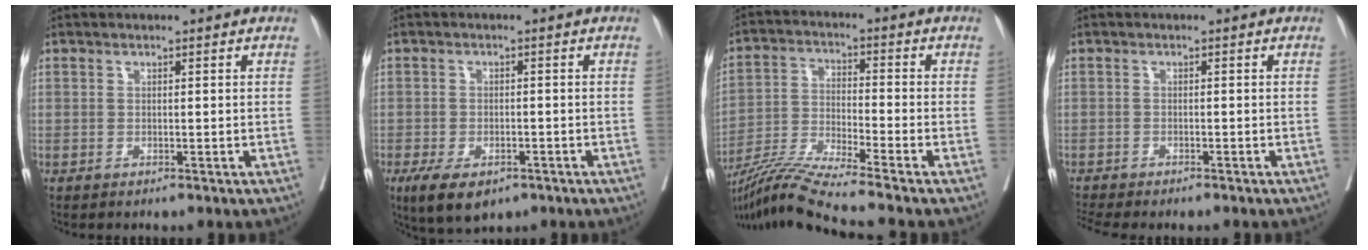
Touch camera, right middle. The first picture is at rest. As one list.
[{"total": 7.1, "force": [-4.4, 3.5, 4.3], "torque": [-0.073, -0.007, -0.068]}, {"total": 10.5, "force": [-9.3, -2.6, 4.2], "torque": [-0.082, -0.019, -0.176]}, {"total": 5.2, "force": [-4.7, 0.9, 2.1], "torque": [-0.027, -0.006, -0.072]}]